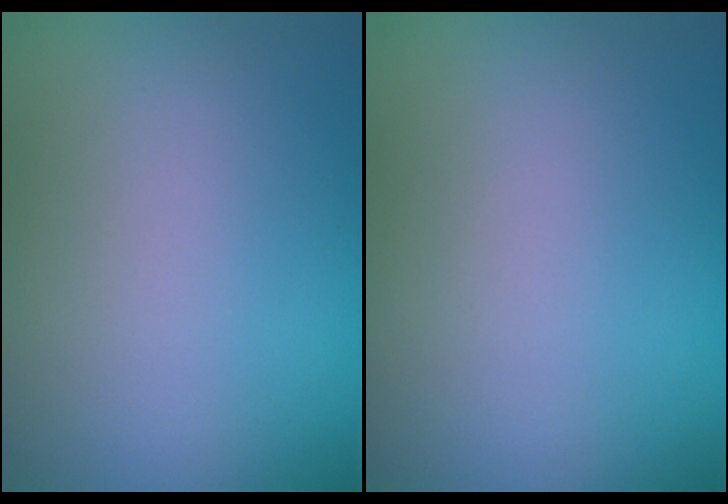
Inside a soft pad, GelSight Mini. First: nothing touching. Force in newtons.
{"total": 0.0}